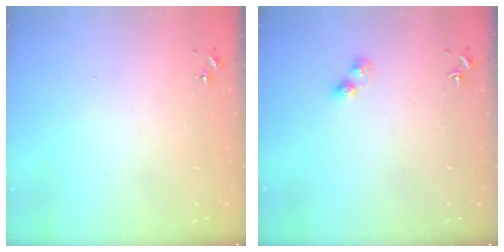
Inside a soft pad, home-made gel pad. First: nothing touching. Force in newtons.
{"total": 4.3, "press": 4.2, "slide": 0.5}